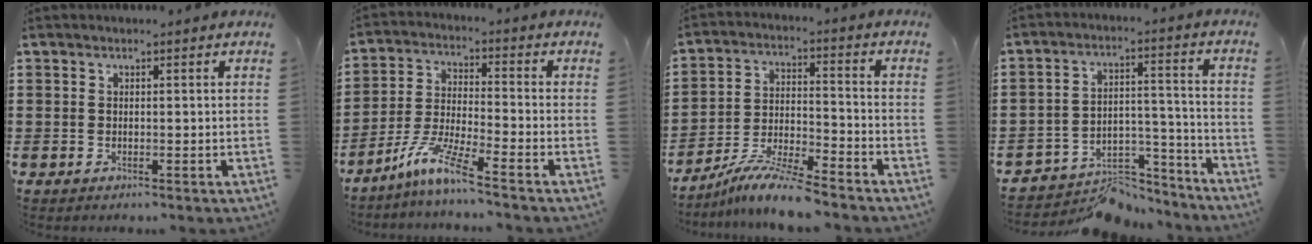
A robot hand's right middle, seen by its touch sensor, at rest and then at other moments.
{"total": 7.9, "force": [-6.0, 0.2, 5.0], "torque": [-0.113, -0.015, -0.121]}
{"total": 8.6, "force": [-7.8, 0.3, 3.5], "torque": [-0.064, 0.007, -0.152]}
{"total": 5.9, "force": [-5.4, 2.2, 1.0], "torque": [-0.015, 0.019, -0.108]}